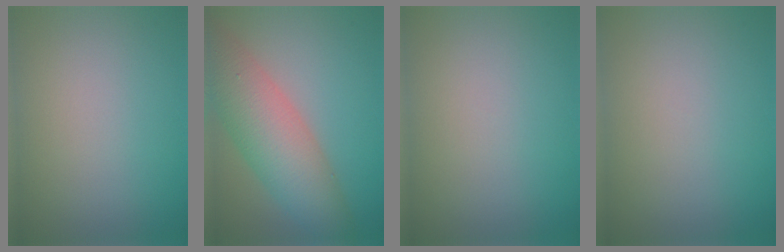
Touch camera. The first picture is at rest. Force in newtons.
{"total": 8.1, "press": 8.1, "slide": 0.3}
{"total": 0.0}
{"total": 0.0}